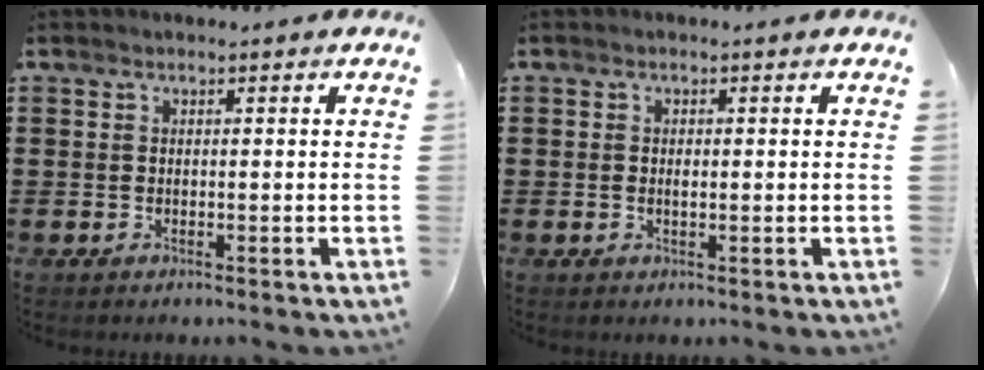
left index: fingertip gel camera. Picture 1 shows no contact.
{"total": 1.0, "force": [0.0, 0.4, 0.9], "torque": [-0.020, 0.000, 0.000]}